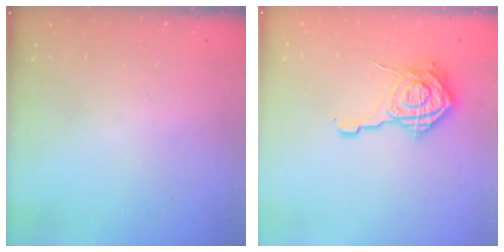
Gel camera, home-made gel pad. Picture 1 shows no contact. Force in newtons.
{"total": 15.0, "press": 15.0, "slide": 0.6}